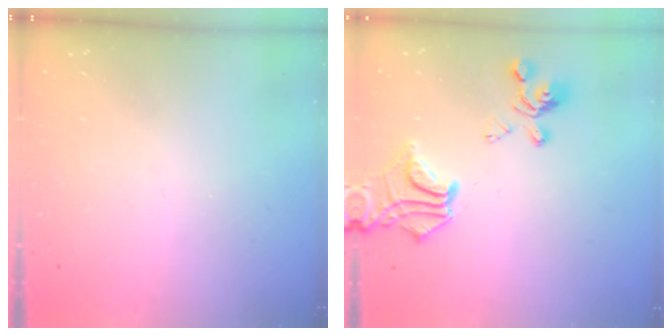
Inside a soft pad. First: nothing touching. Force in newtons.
{"total": 11.3, "press": 10.9, "slide": 2.9}